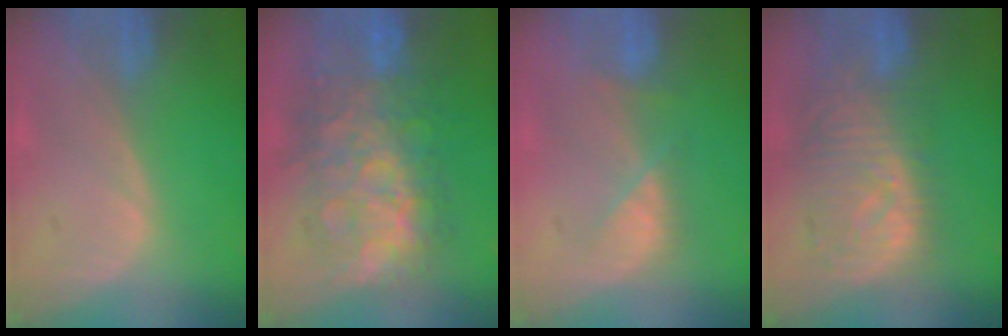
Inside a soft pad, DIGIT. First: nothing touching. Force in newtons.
{"total": 11.8, "press": 11.8, "slide": 1.2}
{"total": 3.7, "press": 3.7, "slide": 0.6}
{"total": 10.3, "press": 9.3, "slide": 4.4}